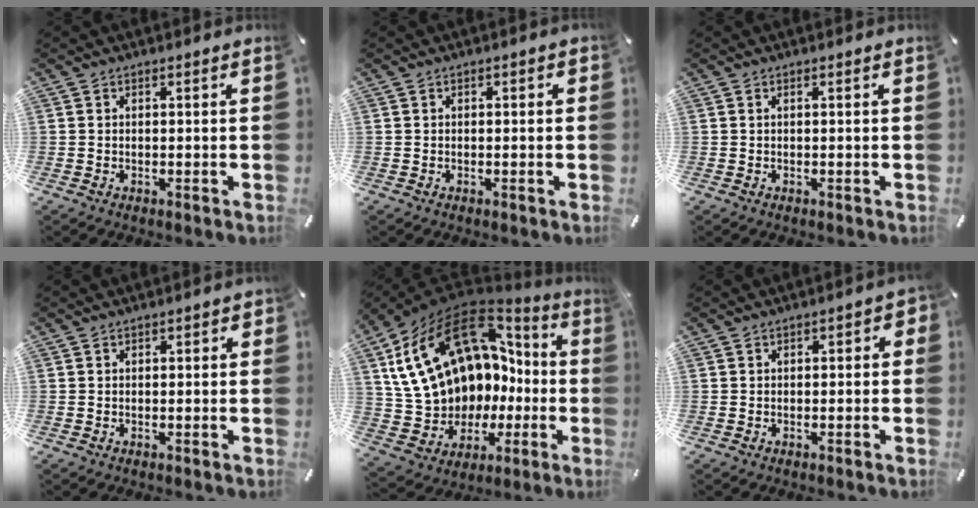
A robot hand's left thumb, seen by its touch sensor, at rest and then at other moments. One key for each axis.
{"total": 0.5, "fx": -0.2, "fy": 0.4, "fz": 0.3, "tx": -0.006, "ty": 0.001, "tz": -0.003}
{"total": 0.0}
{"total": 1.0, "fx": -0.5, "fy": 0.7, "fz": 0.6, "tx": -0.009, "ty": 0.003, "tz": -0.011}
{"total": 21.5, "fx": 7.4, "fy": 15.0, "fz": 13.5, "tx": -0.269, "ty": -0.062, "tz": 0.161}
{"total": 2.2, "fx": -1.2, "fy": 1.3, "fz": 1.2, "tx": -0.021, "ty": 0.010, "tz": -0.023}